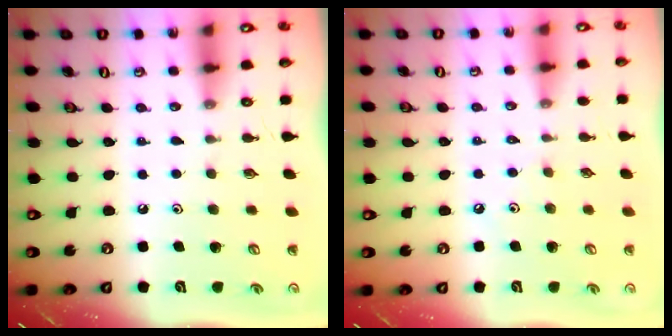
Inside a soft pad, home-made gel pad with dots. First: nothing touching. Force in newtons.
{"total": 2.8, "press": 2.8, "slide": 0.5}